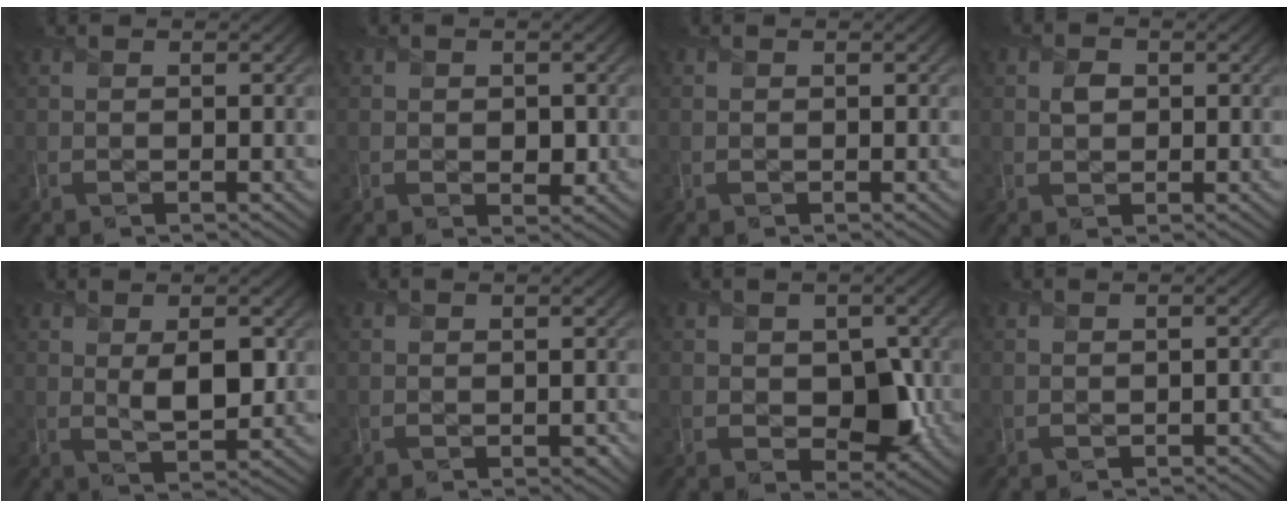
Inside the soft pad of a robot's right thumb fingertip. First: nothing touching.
{"total": 1.9, "force": [0.1, 1.6, 1.1], "torque": [-0.019, -0.009, -0.001]}
{"total": 0.0}
{"total": 1.9, "force": [0.3, 1.5, 1.0], "torque": [-0.021, 0.001, 0.001]}
{"total": 4.9, "force": [0.7, 2.4, 4.3], "torque": [-0.076, -0.004, 0.014]}
{"total": 1.0, "force": [-0.3, 0.9, 0.3], "torque": [-0.004, -0.010, -0.007]}
{"total": 5.4, "force": [-0.5, 4.1, 3.6], "torque": [-0.056, -0.016, -0.008]}
{"total": 1.2, "force": [-0.6, 1.0, 0.3], "torque": [-0.002, -0.008, -0.011]}